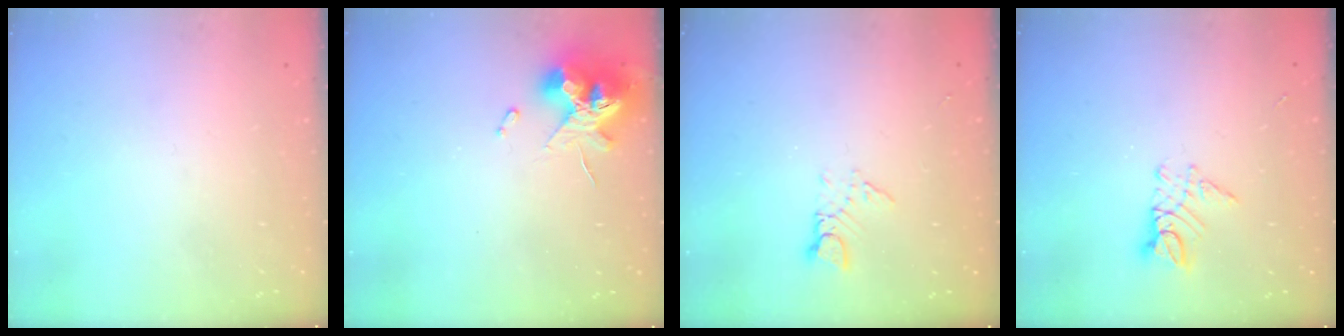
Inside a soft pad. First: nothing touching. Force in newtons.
{"total": 12.2, "press": 12.2, "slide": 1.3}
{"total": 3.2, "press": 3.2, "slide": 0.4}
{"total": 7.2, "press": 7.2, "slide": 0.6}